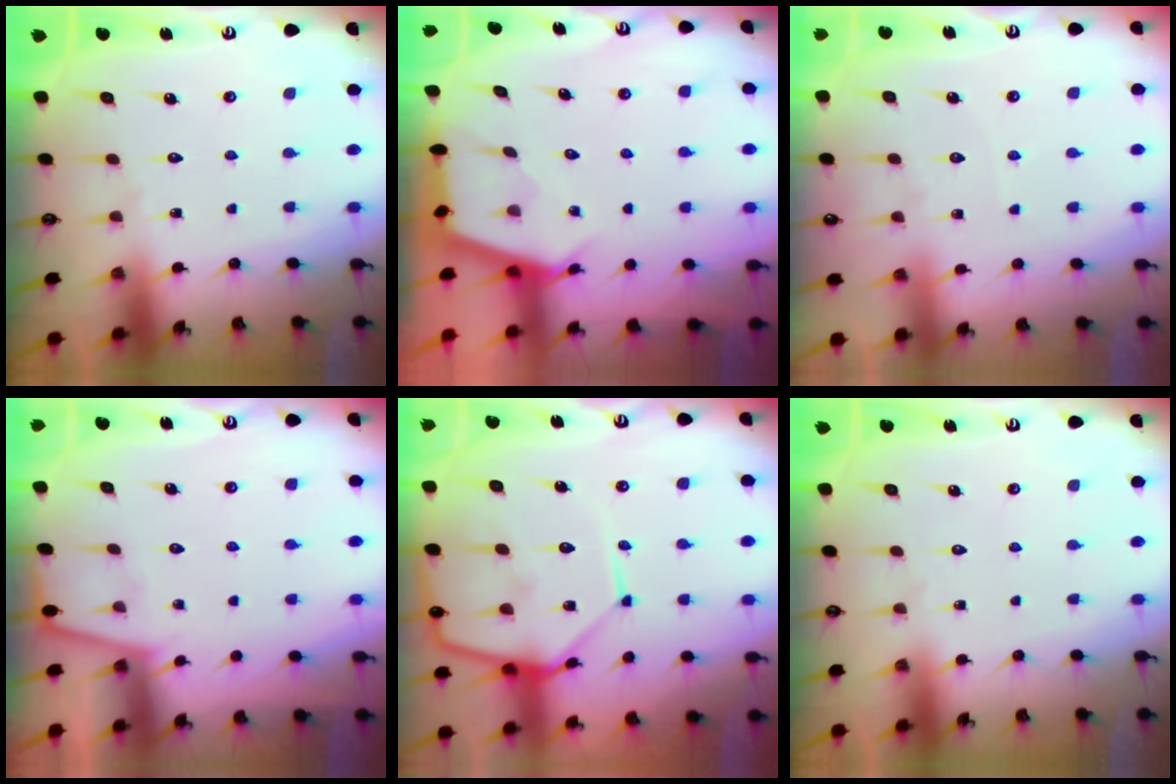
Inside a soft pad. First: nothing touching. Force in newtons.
{"total": 3.0, "press": 3.0, "slide": 0.4}
{"total": 4.5, "press": 4.4, "slide": 0.7}
{"total": 1.7, "press": 1.6, "slide": 0.3}
{"total": 14.7, "press": 14.6, "slide": 1.2}
{"total": 0.0}